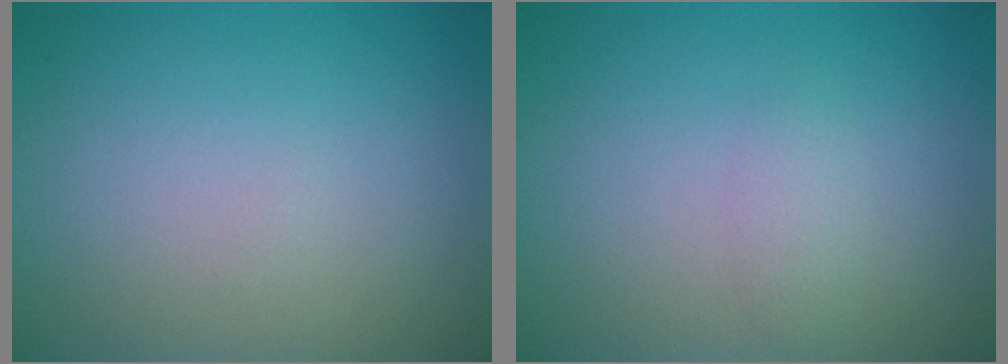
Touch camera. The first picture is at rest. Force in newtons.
{"total": 1.2, "press": 1.2, "slide": 0.0}